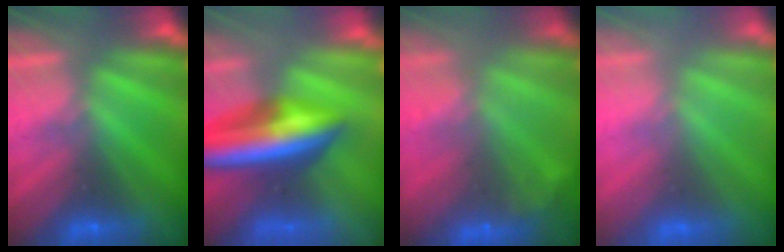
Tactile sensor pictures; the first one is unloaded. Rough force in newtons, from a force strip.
{"total": 6.1}
{"total": 7.3}
{"total": 2.8}